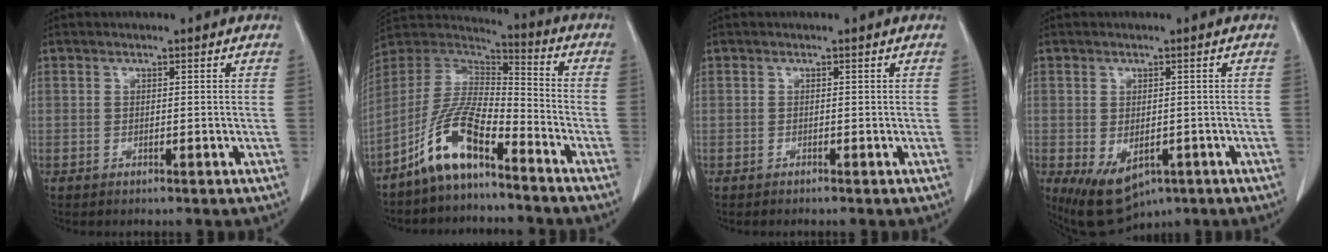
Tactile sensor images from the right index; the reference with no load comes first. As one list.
[{"total": 11.5, "force": [-7.7, 2.8, 8.0], "torque": [-0.174, 0.014, -0.149]}, {"total": 0.0}, {"total": 8.2, "force": [-3.9, 4.9, 5.3], "torque": [-0.082, -0.009, -0.046]}]